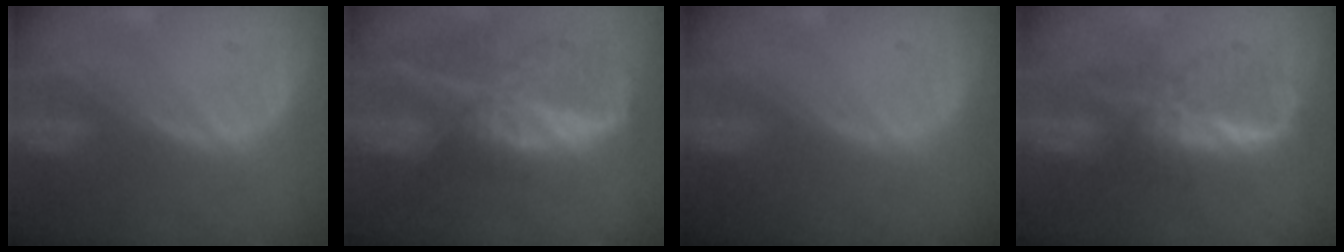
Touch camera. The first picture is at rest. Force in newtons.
{"total": 9.5, "press": 8.3, "slide": 4.7}
{"total": 0.0}
{"total": 6.2, "press": 6.2, "slide": 0.4}